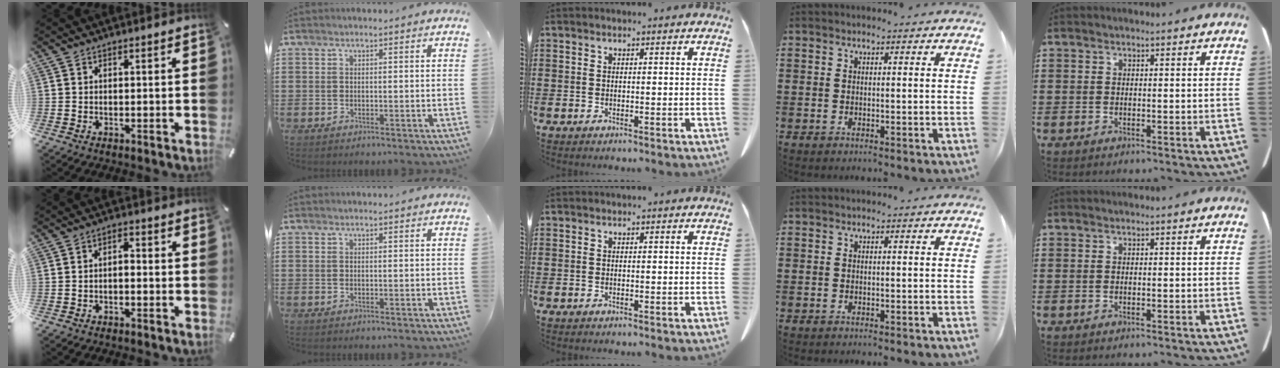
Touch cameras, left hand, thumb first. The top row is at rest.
{"thumb": {"total": 2.2, "force": [-1.1, 1.0, 1.6], "torque": [-0.029, 0.010, -0.024]}}